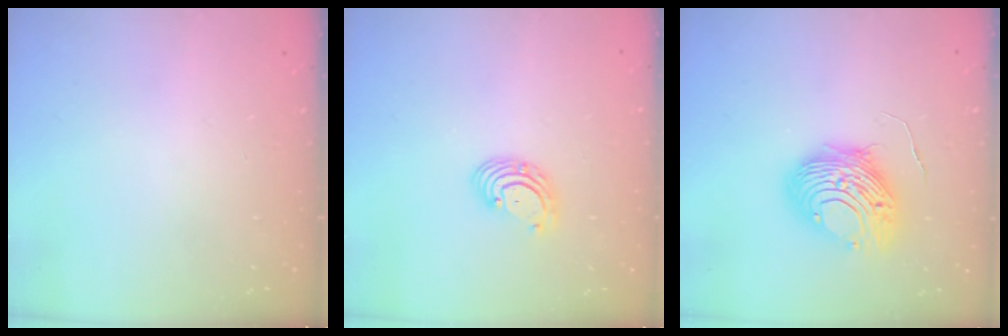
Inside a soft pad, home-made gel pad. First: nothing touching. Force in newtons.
{"total": 3.2, "press": 3.2, "slide": 0.2}
{"total": 12.5, "press": 12.4, "slide": 1.4}